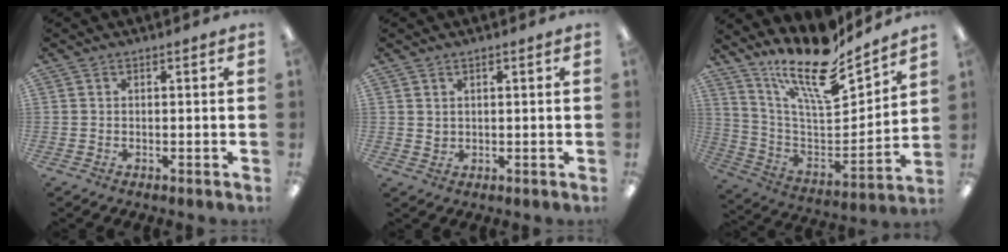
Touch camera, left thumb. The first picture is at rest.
{"total": 1.3, "force": [0.8, 0.9, 0.3], "torque": [-0.007, 0.002, 0.015]}
{"total": 19.2, "force": [15.1, 5.1, 10.8], "torque": [-0.198, -0.110, 0.257]}